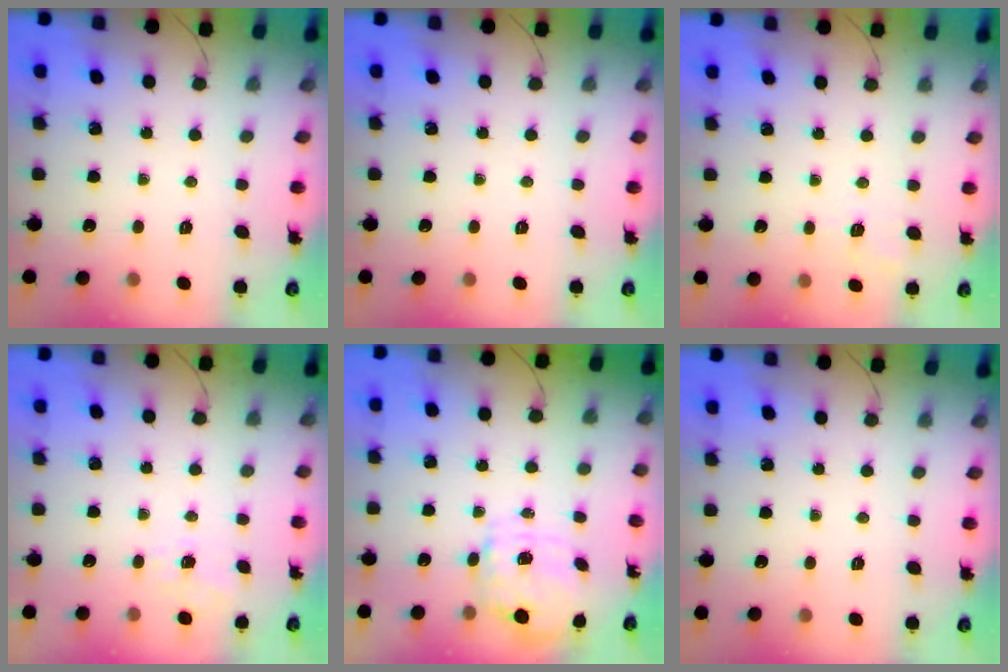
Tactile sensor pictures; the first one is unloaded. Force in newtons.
{"total": 0.0}
{"total": 2.3, "press": 1.8, "slide": 1.4}
{"total": 4.5, "press": 4.3, "slide": 1.5}
{"total": 3.7, "press": 3.7, "slide": 0.8}
{"total": 0.0}